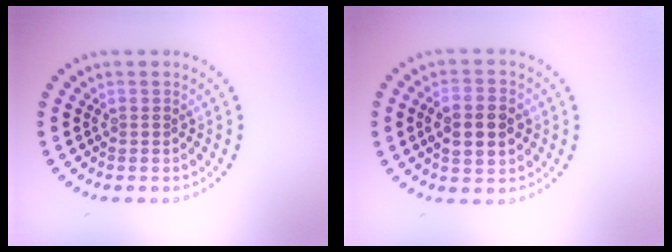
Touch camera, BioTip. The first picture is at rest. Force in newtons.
{"total": 3.7, "press": 3.7, "slide": 0.2}